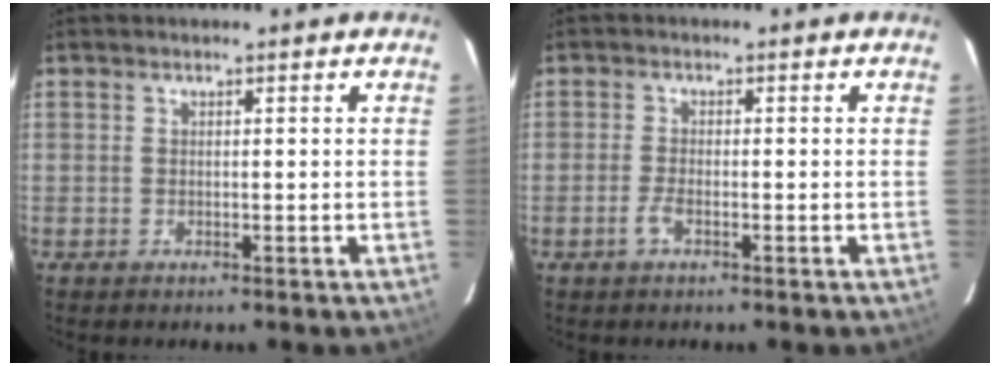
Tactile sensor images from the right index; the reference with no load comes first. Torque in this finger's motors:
{"motor_torque": [0.11, -0.03, -0.01, 0.04]}